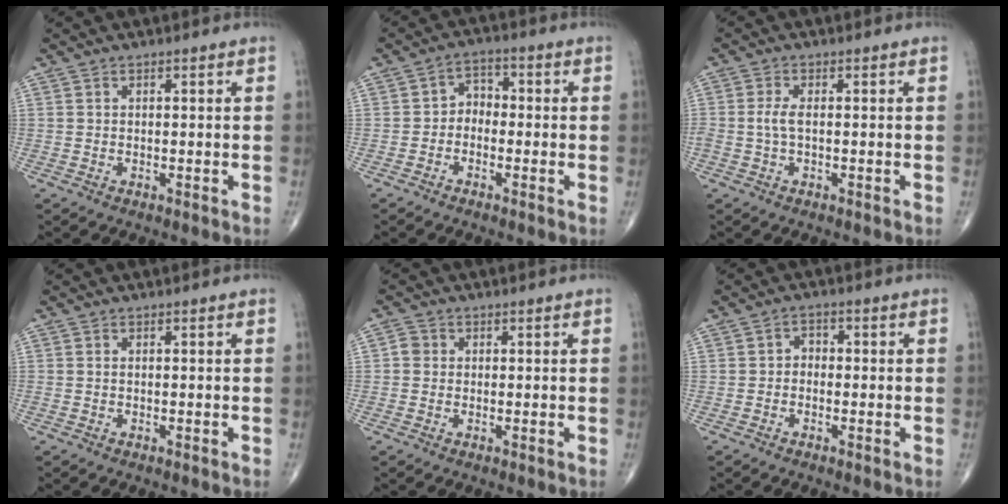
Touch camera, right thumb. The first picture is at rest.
{"total": 3.9, "force": [-1.1, 3.0, 2.2], "torque": [-0.011, 0.024, -0.035]}
{"total": 2.5, "force": [-0.2, 0.9, 2.3], "torque": [-0.057, -0.001, -0.006]}
{"total": 0.0}
{"total": 2.0, "force": [0.1, 1.8, 0.7], "torque": [-0.003, 0.005, -0.003]}
{"total": 2.2, "force": [-0.5, 1.8, 1.2], "torque": [0.001, 0.012, -0.019]}